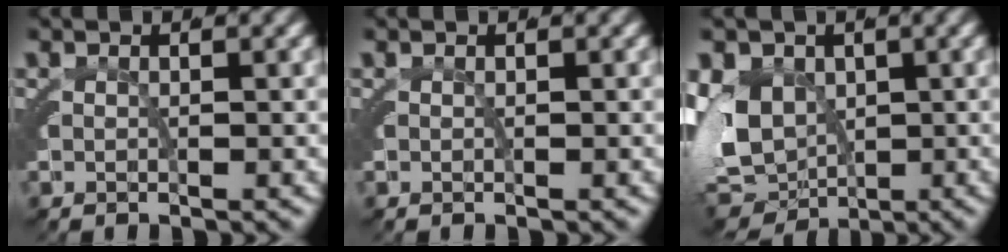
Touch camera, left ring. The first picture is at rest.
{"total": 0.0}
{"total": 11.6, "force": [-0.6, 9.9, 6.0], "torque": [-0.141, -0.040, 0.005]}